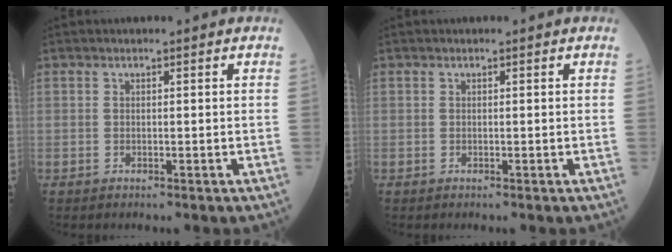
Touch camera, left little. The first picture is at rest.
{"total": 0.0}